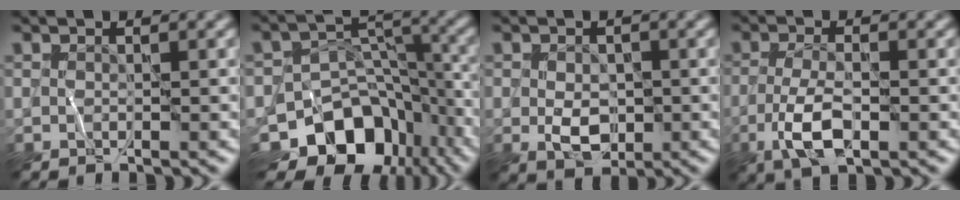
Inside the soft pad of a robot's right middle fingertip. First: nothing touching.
{"total": 12.8, "force": [-7.9, 8.5, 5.5], "torque": [-0.088, 0.002, -0.114]}
{"total": 3.1, "force": [-0.3, 2.1, 2.2], "torque": [-0.039, -0.008, -0.007]}
{"total": 4.3, "force": [-1.7, 1.5, 3.7], "torque": [-0.076, -0.002, -0.037]}